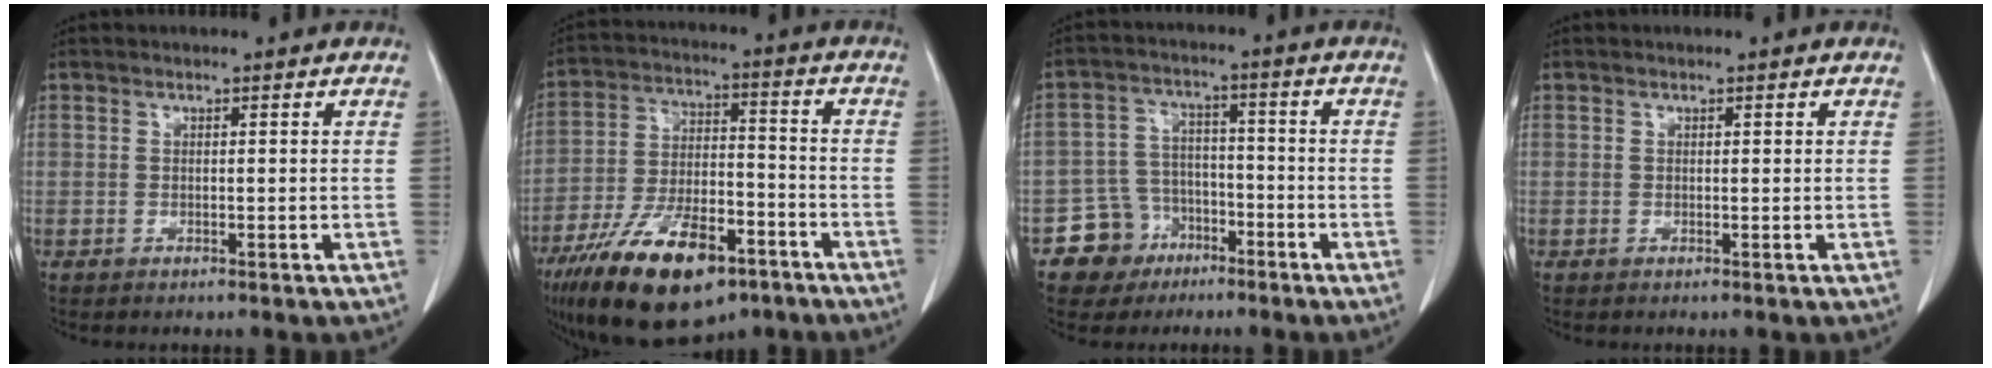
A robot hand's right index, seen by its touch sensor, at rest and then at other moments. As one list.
[{"total": 18.7, "force": [-11.7, 7.1, 12.7], "torque": [-0.238, -0.011, -0.200]}, {"total": 7.4, "force": [-4.1, 6.2, 0.4], "torque": [0.006, 0.015, -0.065]}, {"total": 0.0}]